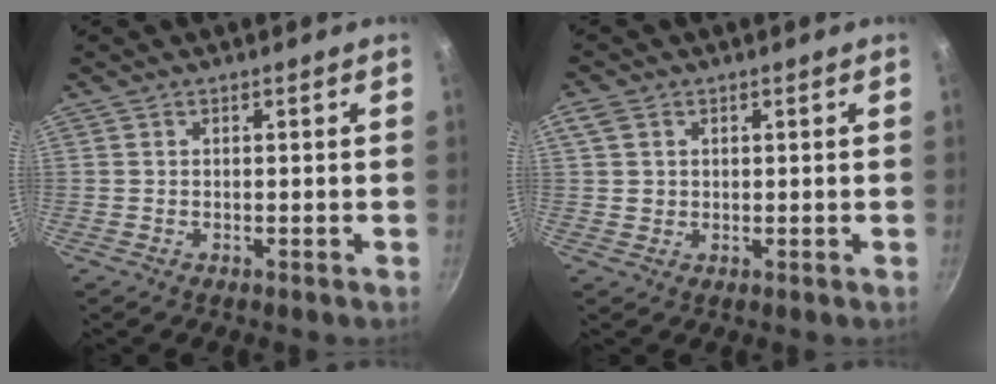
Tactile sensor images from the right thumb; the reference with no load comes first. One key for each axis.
{"total": 3.4, "fx": 1.1, "fy": 2.8, "fz": 1.6, "tx": -0.023, "ty": -0.003, "tz": 0.020}